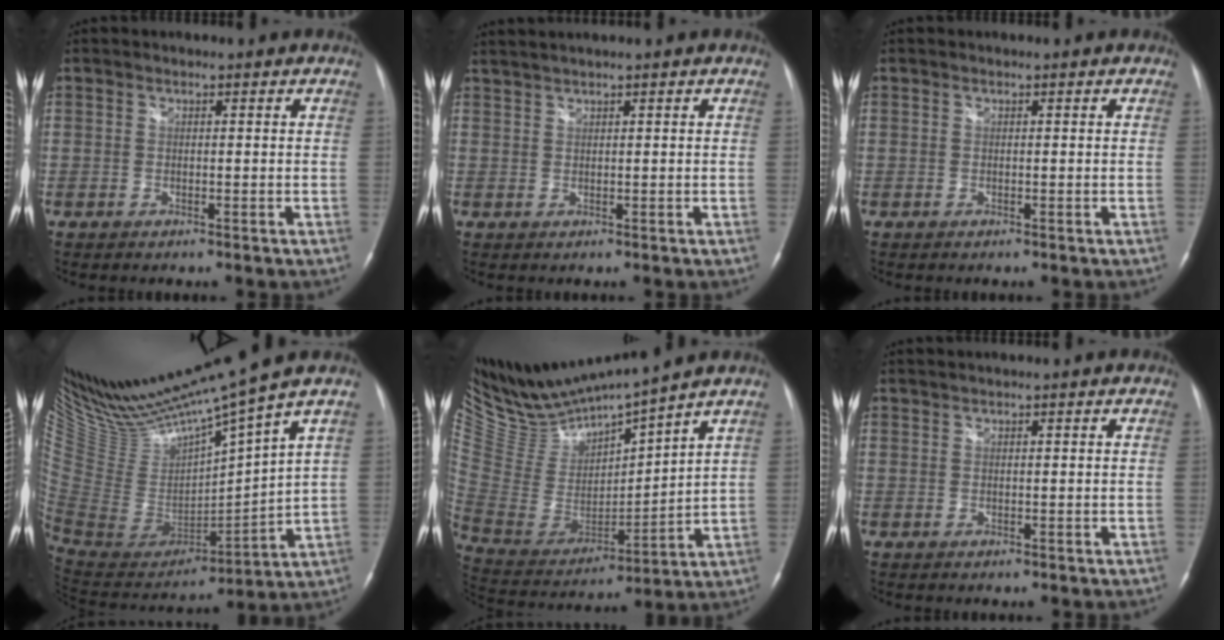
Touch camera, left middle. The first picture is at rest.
{"total": 2.8, "force": [2.4, -0.4, 1.4], "torque": [-0.028, 0.017, 0.049]}
{"total": 0.0}
{"total": 19.4, "force": [16.5, -0.1, 10.0], "torque": [-0.186, -0.034, 0.328]}
{"total": 15.1, "force": [14.5, -0.7, 4.4], "torque": [-0.100, -0.024, 0.297]}
{"total": 1.1, "force": [1.0, -0.2, 0.5], "torque": [-0.010, 0.013, 0.023]}